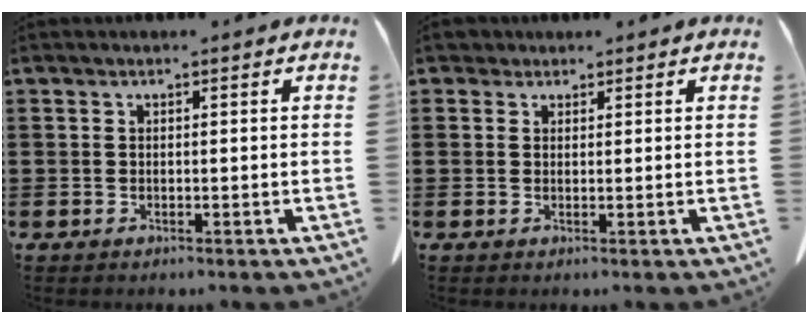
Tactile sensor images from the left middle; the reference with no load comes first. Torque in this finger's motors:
{"motor_torque": [-0.07, 0.04, 0.00, 0.00]}